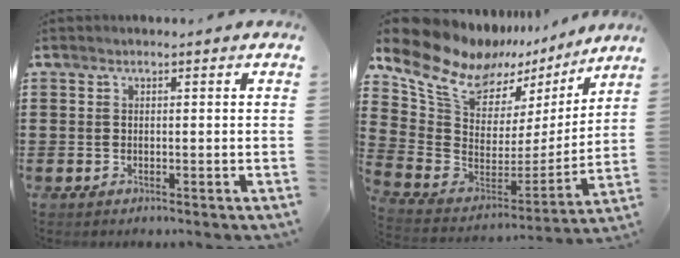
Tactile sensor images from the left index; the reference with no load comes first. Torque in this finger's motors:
{"motor_torque": [2.14, 0.00, 1.05, 0.21]}